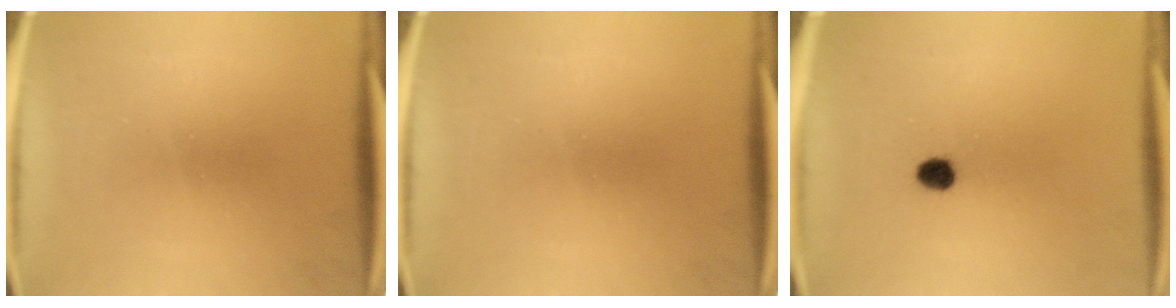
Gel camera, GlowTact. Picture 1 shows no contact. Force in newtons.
{"total": 0.0}
{"total": 2.8}